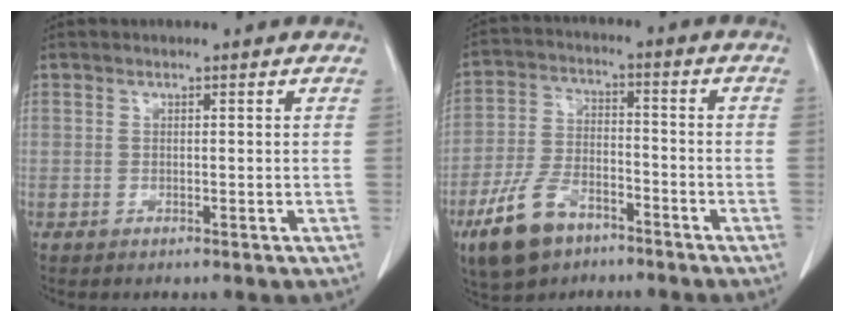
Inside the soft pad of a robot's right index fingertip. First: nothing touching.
{"total": 10.7, "force": [-6.7, 5.6, 6.1], "torque": [-0.137, -0.001, -0.122]}